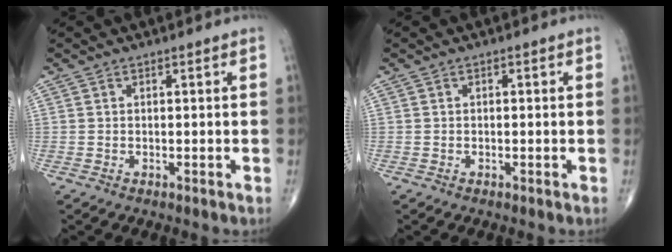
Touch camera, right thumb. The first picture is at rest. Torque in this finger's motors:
{"motor_torque": [-0.43, -0.17, 0.01, 0.17, -0.01]}